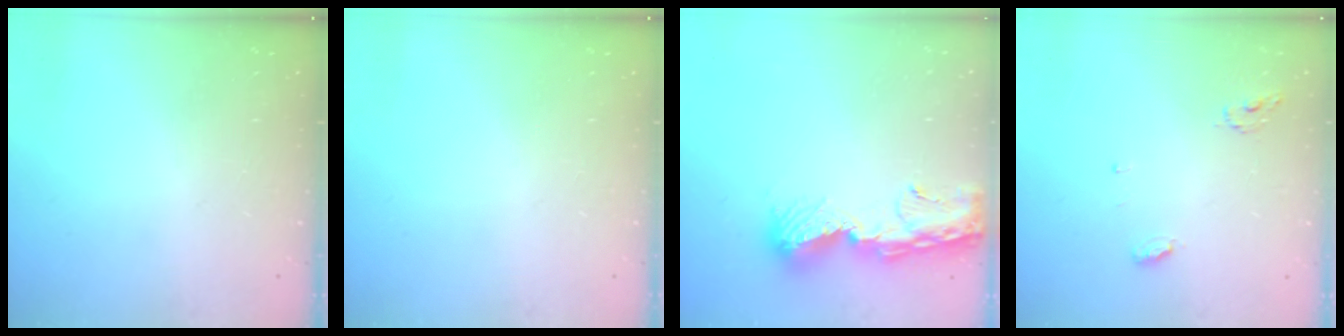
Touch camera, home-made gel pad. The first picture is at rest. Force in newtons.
{"total": 0.0}
{"total": 12.9, "press": 12.9, "slide": 1.3}
{"total": 5.1, "press": 5.1, "slide": 0.4}